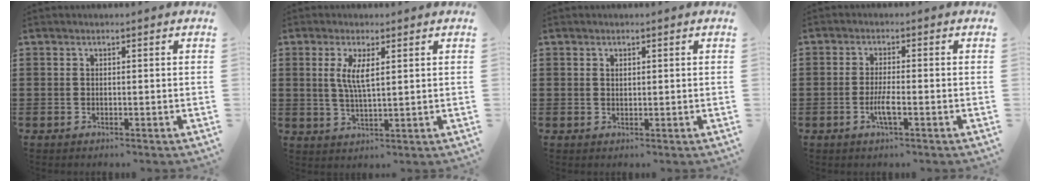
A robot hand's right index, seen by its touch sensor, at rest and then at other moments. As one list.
[{"total": 4.5, "force": [1.2, 1.1, 4.2], "torque": [-0.088, 0.002, 0.019]}, {"total": 0.7, "force": [0.4, 0.5, 0.3], "torque": [-0.008, 0.003, 0.008]}, {"total": 3.4, "force": [-1.2, 0.5, 3.1], "torque": [-0.066, -0.006, -0.025]}]